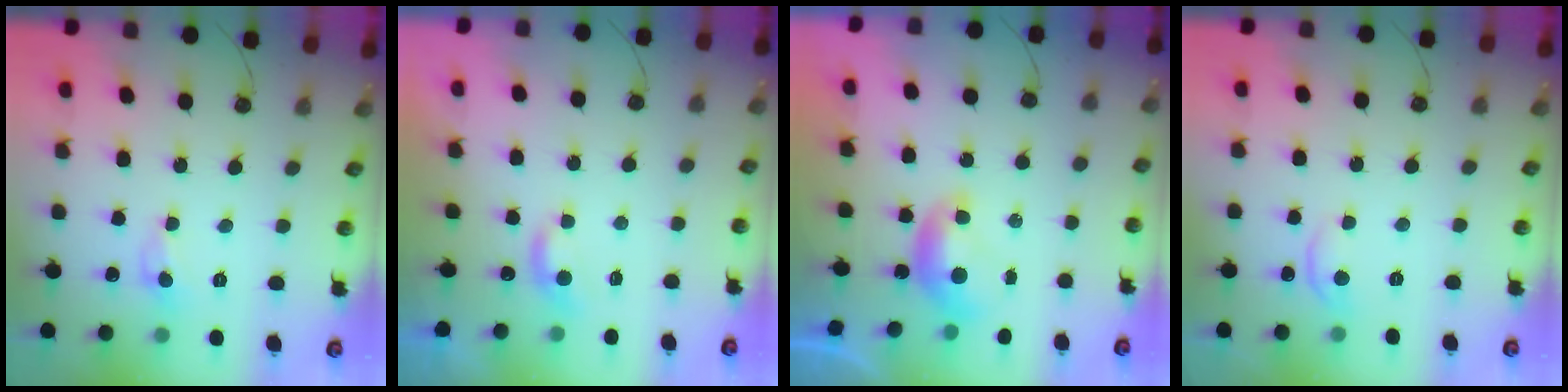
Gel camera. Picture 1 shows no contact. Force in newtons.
{"total": 0.9, "press": 0.1, "slide": 0.9}
{"total": 0.0}
{"total": 2.2, "press": 2.2, "slide": 0.5}